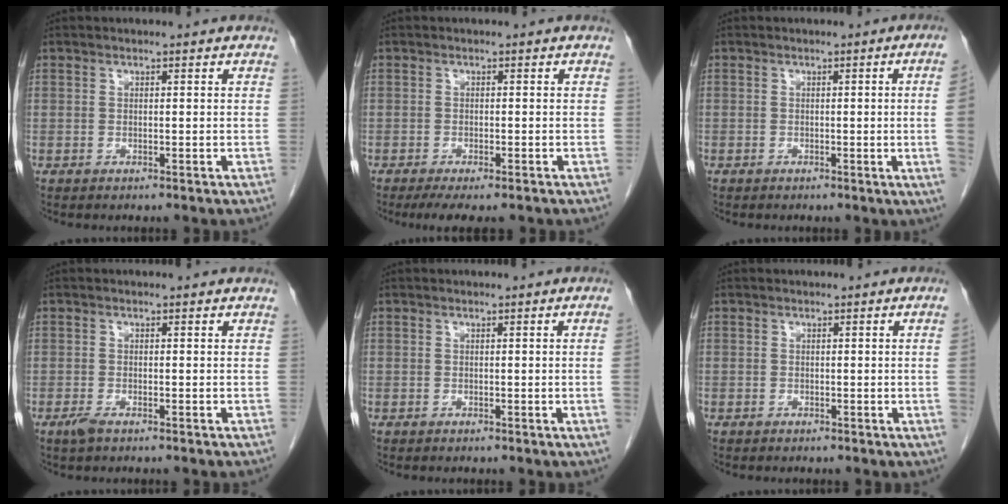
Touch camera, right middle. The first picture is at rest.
{"total": 5.5, "force": [-4.3, 1.2, 3.3], "torque": [-0.041, -0.011, -0.064]}
{"total": 5.0, "force": [-0.3, -1.9, 4.6], "torque": [-0.047, -0.009, -0.003]}
{"total": 1.5, "force": [-1.0, 0.4, 1.0], "torque": [-0.027, -0.003, -0.019]}
{"total": 1.7, "force": [-0.2, -0.8, 1.4], "torque": [-0.011, -0.001, -0.002]}
{"total": 1.8, "force": [-0.2, -0.9, 1.6], "torque": [-0.015, -0.001, -0.003]}